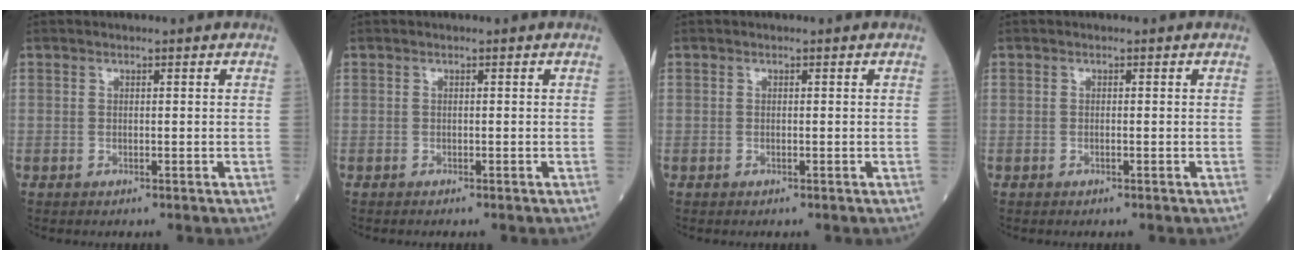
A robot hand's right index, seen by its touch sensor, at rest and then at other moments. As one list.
[{"total": 0.0}, {"total": 0.0}, {"total": 0.0}]